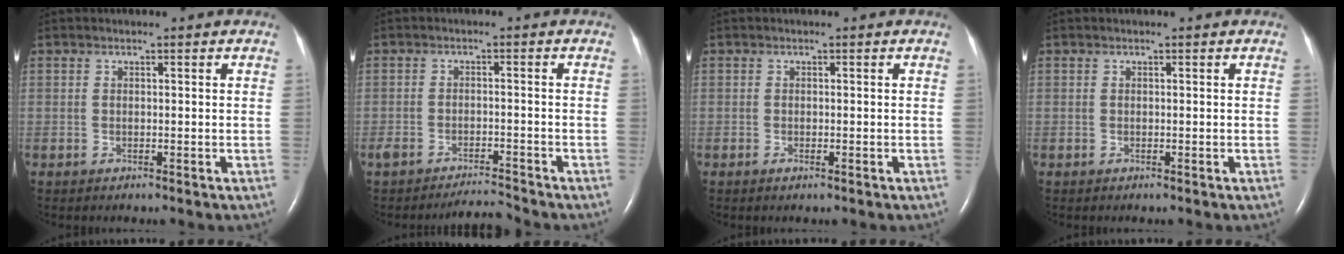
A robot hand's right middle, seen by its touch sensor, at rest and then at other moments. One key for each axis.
{"total": 6.5, "fx": -5.9, "fy": 2.0, "fz": 1.7, "tx": -0.040, "ty": 0.016, "tz": -0.103}
{"total": 0.9, "fx": -0.4, "fy": 0.3, "fz": 0.7, "tx": -0.013, "ty": -0.001, "tz": -0.005}
{"total": 0.0}